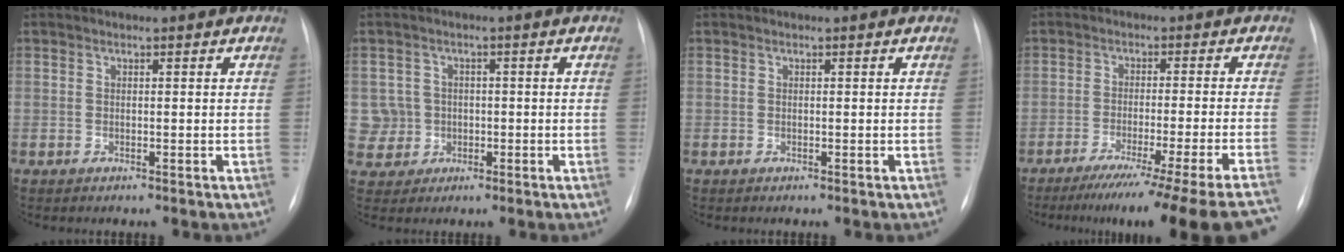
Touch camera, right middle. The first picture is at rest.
{"total": 4.9, "force": [-0.3, 4.9, -0.2], "torque": [0.012, 0.014, -0.001]}
{"total": 0.0}
{"total": 20.2, "force": [-16.9, -3.1, 10.7], "torque": [-0.087, -0.055, -0.235]}